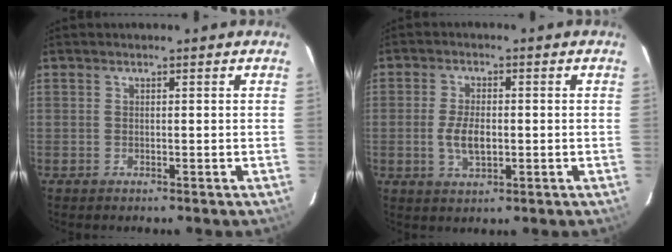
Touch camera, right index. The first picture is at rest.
{"total": 5.4, "force": [-0.9, 2.6, 4.6], "torque": [-0.096, -0.002, -0.014]}